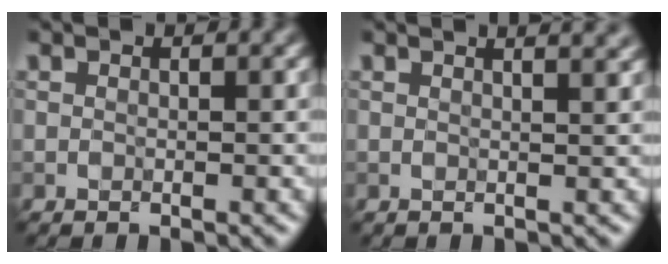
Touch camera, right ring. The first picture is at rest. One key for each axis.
{"total": 4.3, "fx": 3.0, "fy": 2.0, "fz": 2.5, "tx": 0.001, "ty": 0.031, "tz": 0.004}